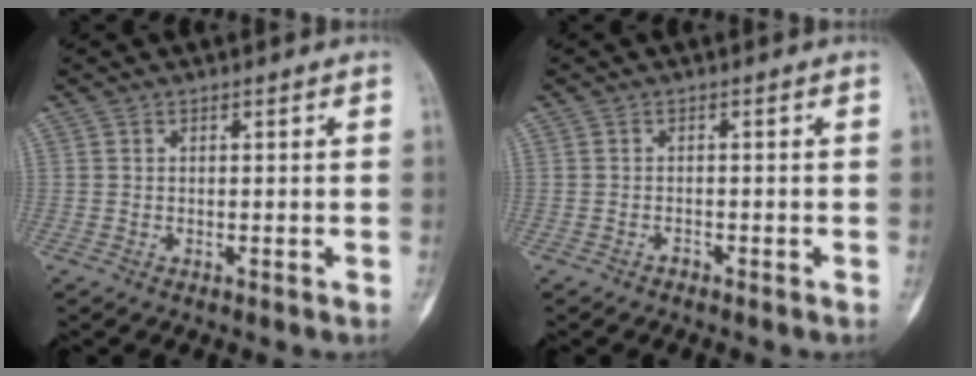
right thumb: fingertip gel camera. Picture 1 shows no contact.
{"total": 0.7, "force": [-0.6, 0.3, 0.1], "torque": [-0.003, 0.002, -0.013]}